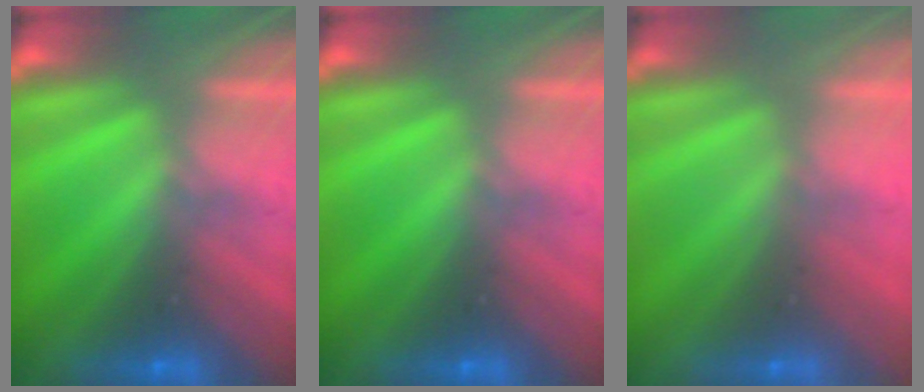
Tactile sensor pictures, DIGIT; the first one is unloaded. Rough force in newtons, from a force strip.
{"total": 0.0}
{"total": 2.8}